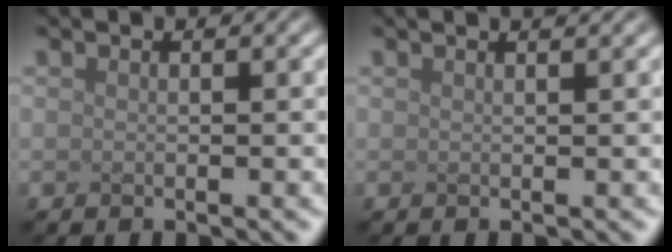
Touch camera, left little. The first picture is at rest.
{"total": 1.4, "force": [1.0, 0.5, 0.8], "torque": [-0.004, 0.007, -0.001]}